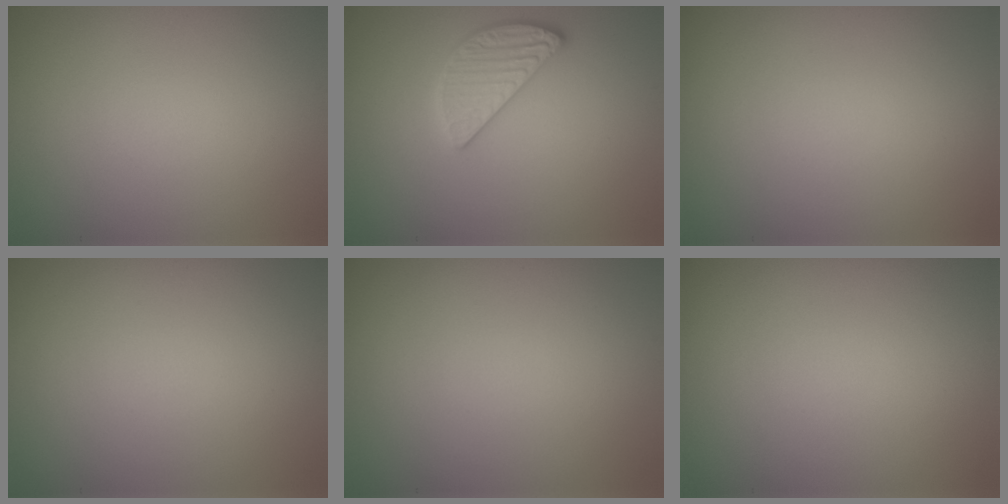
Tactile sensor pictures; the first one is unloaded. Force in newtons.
{"total": 2.8, "press": 2.8, "slide": 0.3}
{"total": 0.0}
{"total": 0.0}
{"total": 0.0}
{"total": 0.0}